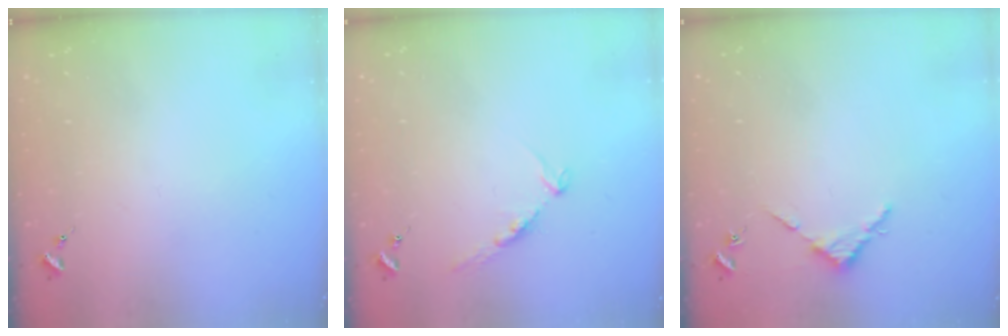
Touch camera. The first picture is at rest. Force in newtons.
{"total": 8.3, "press": 8.2, "slide": 0.9}
{"total": 2.7, "press": 2.7, "slide": 0.3}